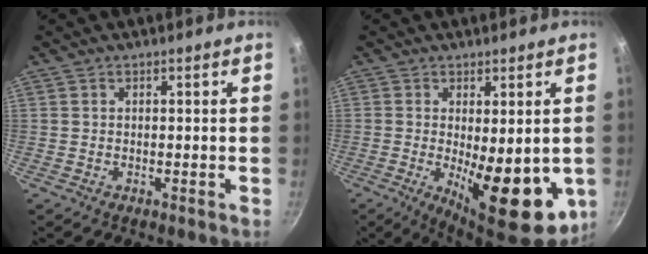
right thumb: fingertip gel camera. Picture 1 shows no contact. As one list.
[{"total": 14.9, "force": [-2.5, 5.6, 13.6], "torque": [-0.169, -0.016, -0.018]}]